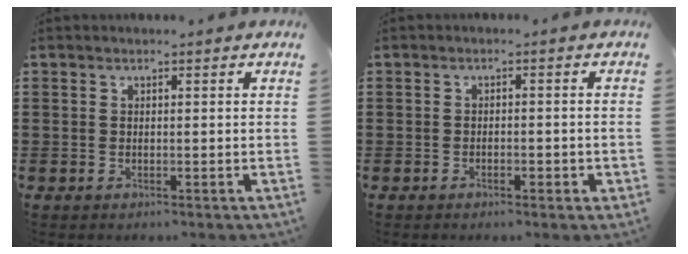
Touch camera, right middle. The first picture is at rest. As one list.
[{"total": 1.3, "force": [-0.9, 0.4, 0.9], "torque": [-0.018, -0.003, -0.016]}]